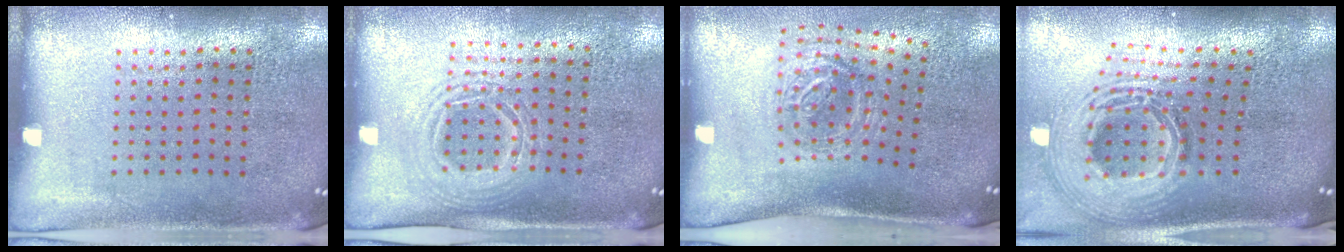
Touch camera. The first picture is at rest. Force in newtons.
{"total": 1.5, "press": 1.3, "slide": 0.8}
{"total": 1.3, "press": 1.1, "slide": 0.7}
{"total": 3.0, "press": 2.0, "slide": 2.2}